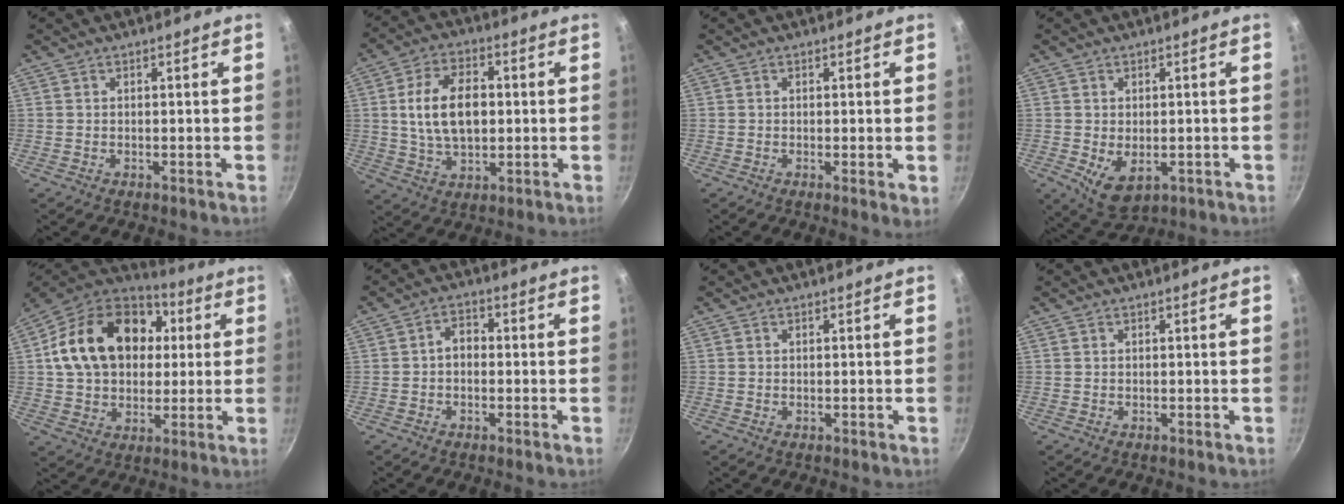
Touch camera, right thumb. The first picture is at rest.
{"total": 12.7, "force": [1.2, 7.7, 10.0], "torque": [-0.166, 0.008, 0.023]}
{"total": 2.3, "force": [-0.2, 0.5, 2.2], "torque": [-0.038, -0.010, -0.006]}
{"total": 6.6, "force": [-1.6, 4.1, 4.9], "torque": [-0.079, -0.006, -0.012]}
{"total": 22.2, "force": [3.2, 16.5, 14.5], "torque": [-0.232, 0.026, 0.055]}
{"total": 3.4, "force": [-0.5, 2.4, 2.3], "torque": [-0.025, 0.017, -0.017]}
{"total": 0.0}
{"total": 0.0}